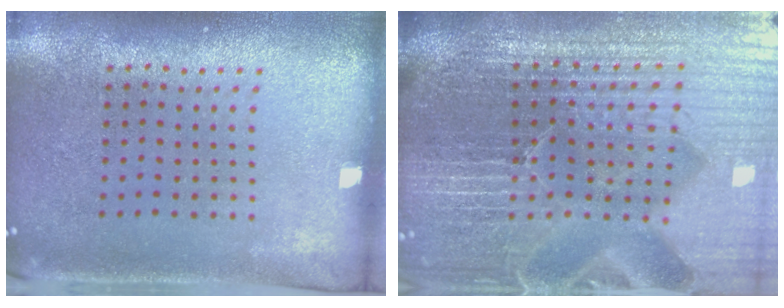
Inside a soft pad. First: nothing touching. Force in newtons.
{"total": 7.0, "press": 6.2, "slide": 3.4}